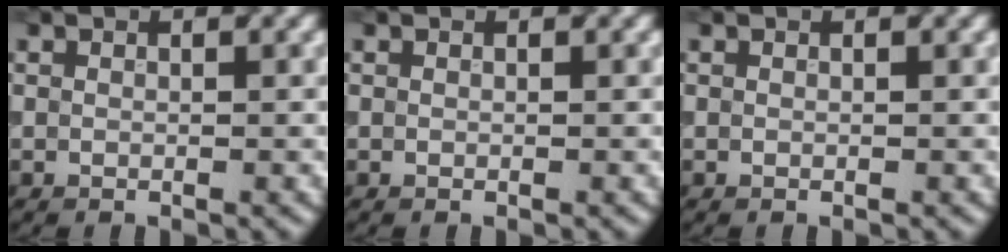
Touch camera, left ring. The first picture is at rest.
{"total": 0.0}
{"total": 0.0}